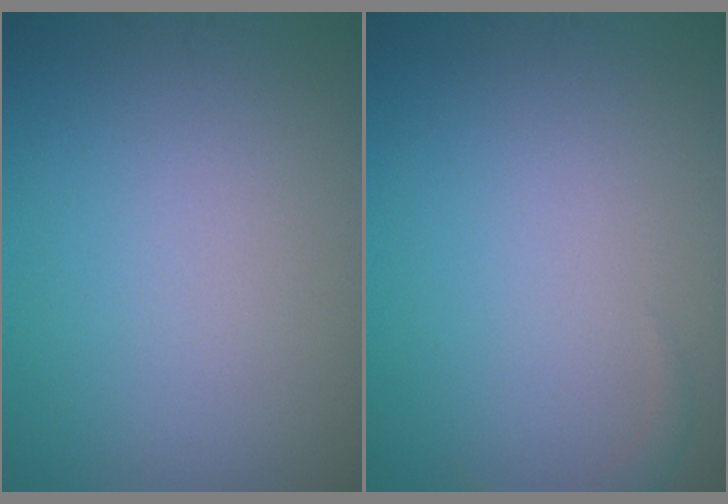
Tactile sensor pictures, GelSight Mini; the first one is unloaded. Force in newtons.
{"total": 0.9, "press": 0.9, "slide": 0.1}